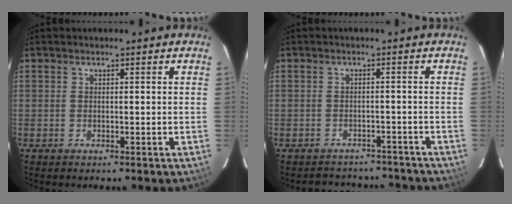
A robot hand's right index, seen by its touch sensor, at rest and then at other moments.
{"total": 11.0, "force": [-9.8, 4.3, 2.6], "torque": [-0.051, 0.016, -0.112]}